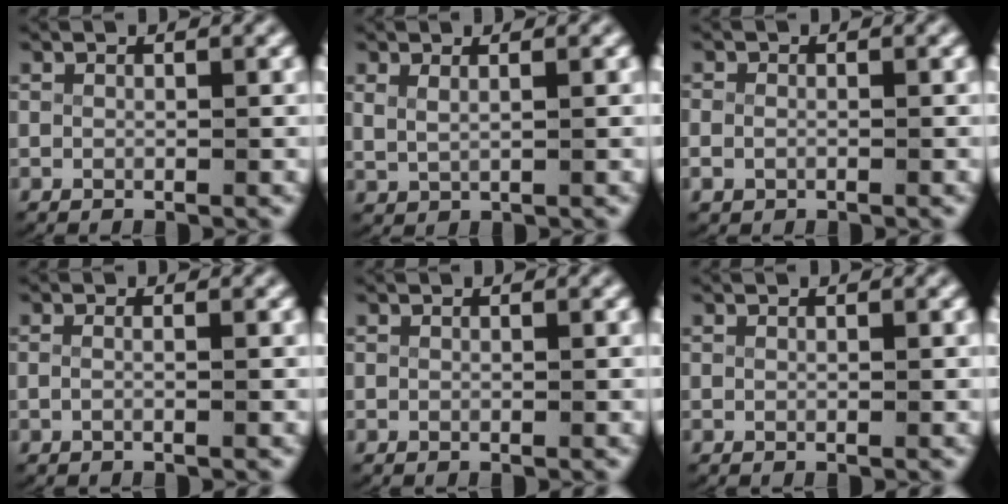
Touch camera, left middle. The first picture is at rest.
{"total": 1.2, "force": [0.9, 0.4, 0.7], "torque": [-0.023, -0.005, 0.026]}
{"total": 1.7, "force": [-0.8, 1.3, 0.7], "torque": [-0.032, -0.011, -0.006]}
{"total": 0.9, "force": [-0.5, -0.1, 0.7], "torque": [-0.024, -0.009, -0.005]}
{"total": 0.0}
{"total": 0.0}